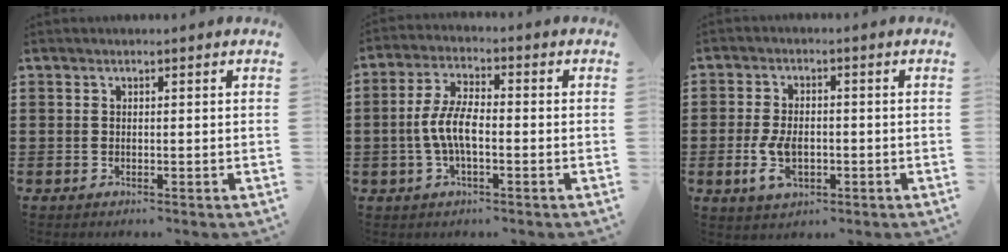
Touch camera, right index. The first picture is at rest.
{"total": 6.2, "force": [-1.3, 2.4, 5.6], "torque": [-0.133, -0.004, -0.033]}
{"total": 5.4, "force": [-1.3, 2.9, 4.3], "torque": [-0.105, -0.006, -0.027]}